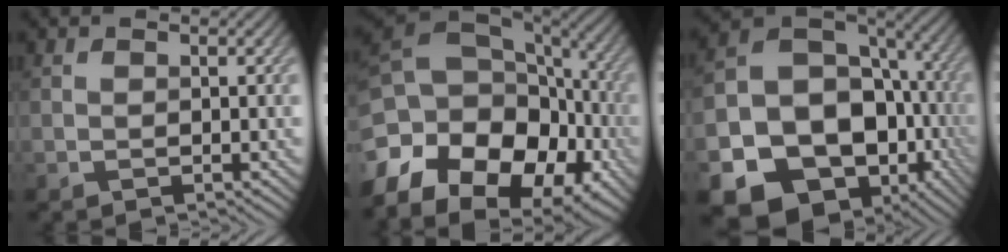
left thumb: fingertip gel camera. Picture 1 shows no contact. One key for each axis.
{"total": 18.5, "fx": -6.1, "fy": 13.2, "fz": 11.5, "tx": -0.247, "ty": -0.017, "tz": -0.071}
{"total": 22.2, "fx": -9.8, "fy": 17.6, "fz": 9.3, "tx": -0.196, "ty": -0.052, "tz": -0.145}